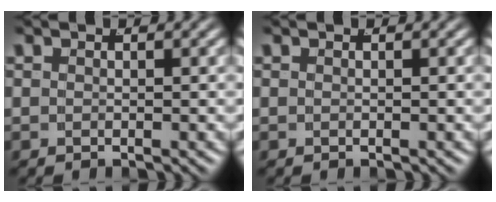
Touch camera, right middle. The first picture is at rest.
{"total": 0.0}